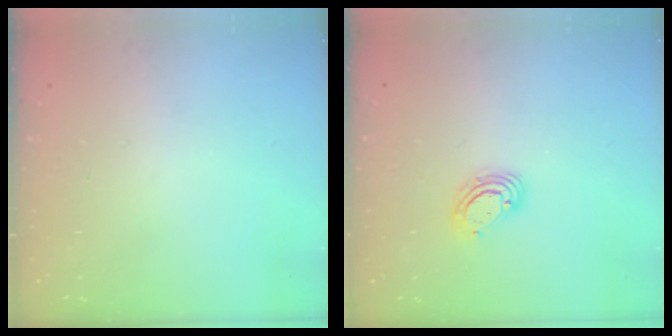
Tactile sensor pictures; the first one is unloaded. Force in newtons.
{"total": 4.9, "press": 4.8, "slide": 0.6}